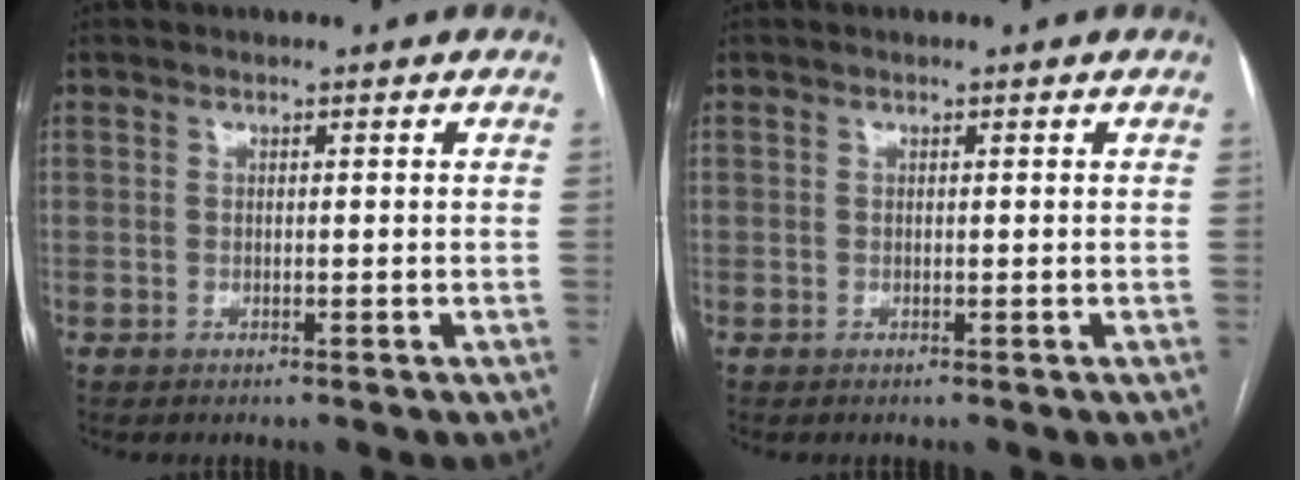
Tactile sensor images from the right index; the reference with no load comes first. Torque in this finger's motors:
{"motor_torque": [0.63, 0.60, -0.01, 0.01]}